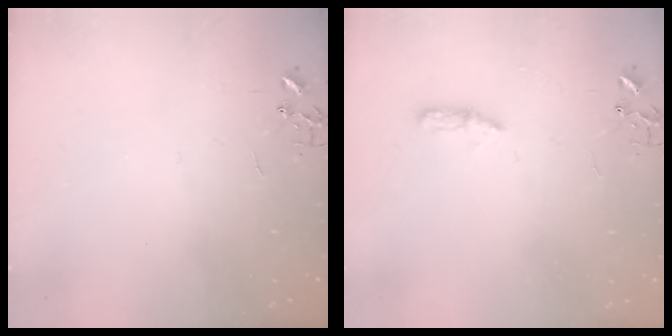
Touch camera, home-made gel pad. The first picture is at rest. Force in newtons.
{"total": 4.9, "press": 4.8, "slide": 0.6}